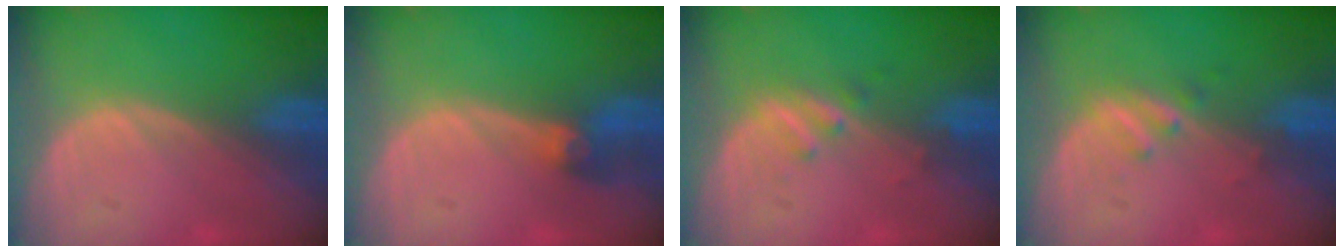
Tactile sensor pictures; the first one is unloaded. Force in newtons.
{"total": 3.0, "press": 2.6, "slide": 1.4}
{"total": 1.9, "press": 1.9, "slide": 0.3}
{"total": 1.9, "press": 1.9, "slide": 0.3}